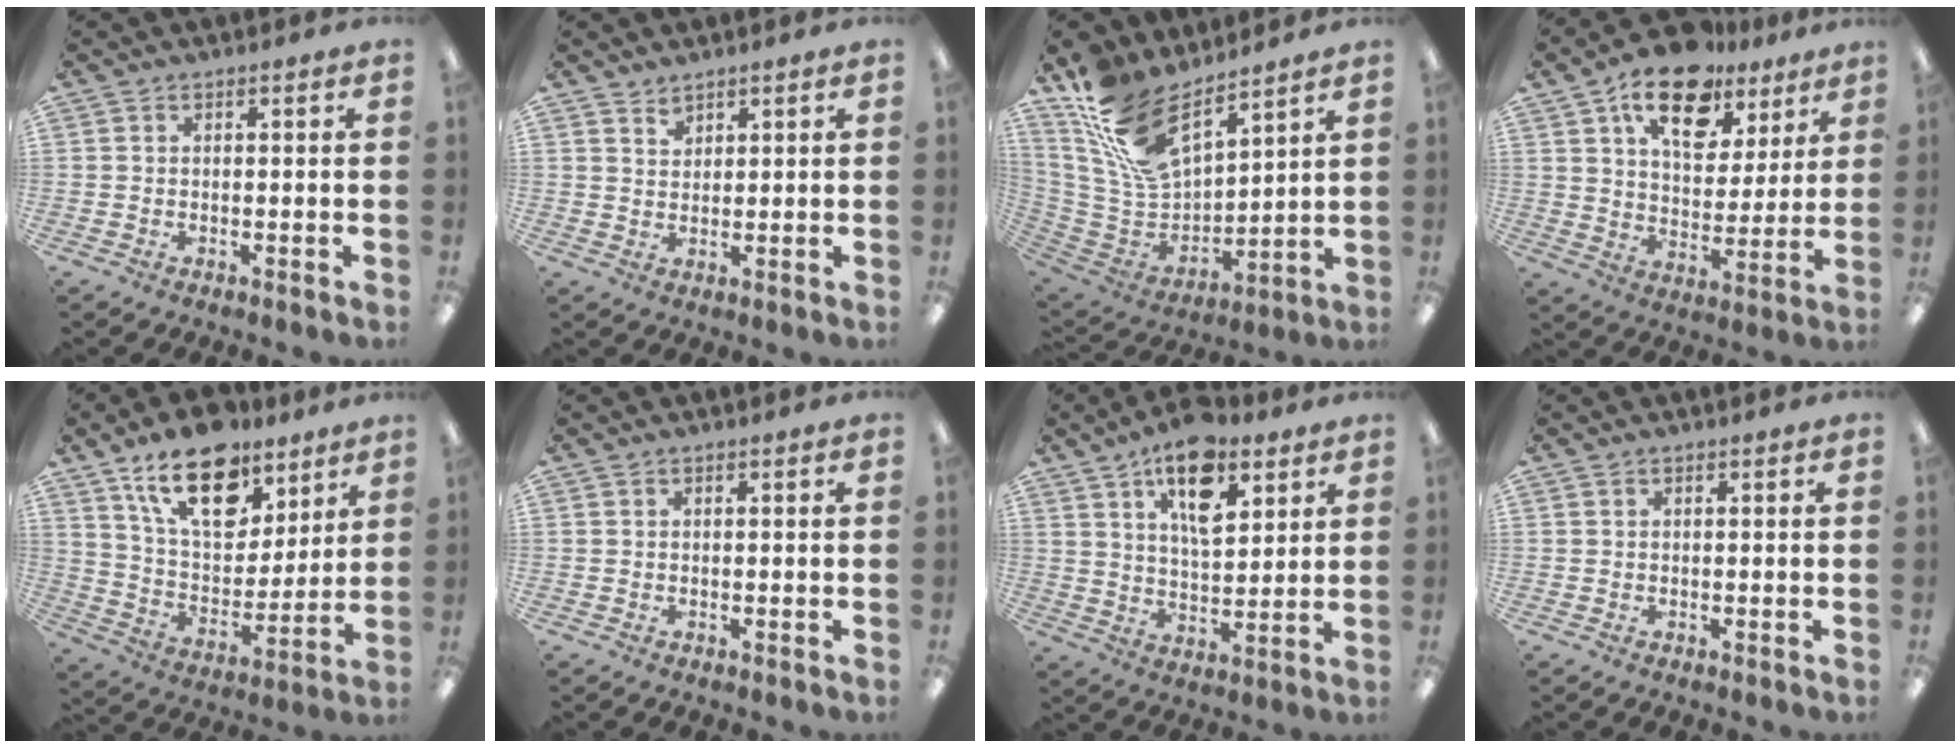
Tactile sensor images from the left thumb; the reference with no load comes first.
{"total": 2.3, "force": [2.0, 1.0, 0.1], "torque": [0.003, -0.010, 0.039]}
{"total": 17.3, "force": [12.4, 7.4, 9.5], "torque": [-0.224, -0.074, 0.230]}
{"total": 17.0, "force": [10.8, 9.3, 9.3], "torque": [-0.140, -0.050, 0.189]}
{"total": 19.5, "force": [12.5, 10.2, 10.9], "torque": [-0.180, -0.060, 0.221]}
{"total": 0.0}
{"total": 14.0, "force": [8.3, 6.7, 9.1], "torque": [-0.135, -0.030, 0.143]}
{"total": 0.0}